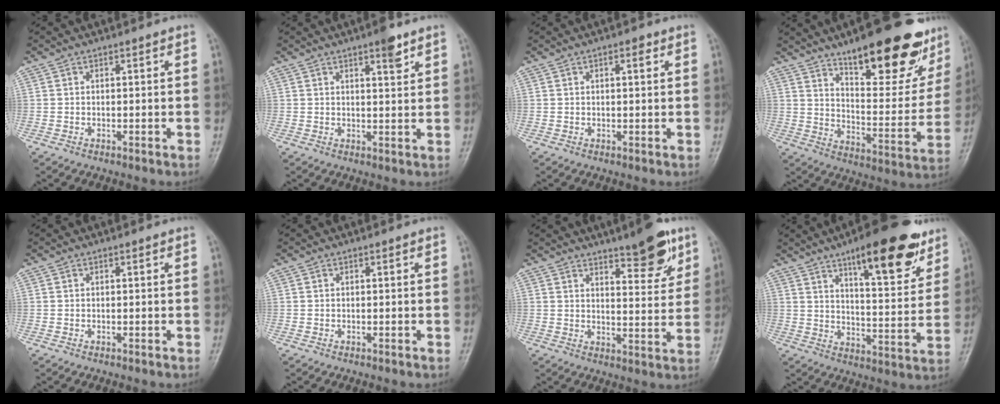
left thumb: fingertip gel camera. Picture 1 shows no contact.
{"total": 3.8, "force": [2.5, 0.9, 2.7], "torque": [-0.033, -0.014, 0.034]}
{"total": 1.9, "force": [0.8, 0.7, 1.5], "torque": [-0.019, 0.000, 0.009]}
{"total": 24.3, "force": [16.2, 8.2, 16.2], "torque": [-0.172, -0.075, 0.238]}
{"total": 0.0}
{"total": 0.0}
{"total": 9.8, "force": [6.5, 2.9, 6.8], "torque": [-0.072, -0.041, 0.093]}
{"total": 18.4, "force": [11.4, 5.6, 13.3], "torque": [-0.152, -0.055, 0.172]}